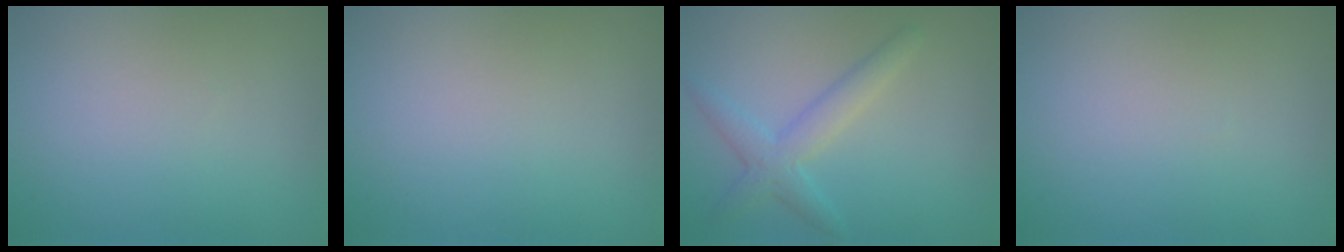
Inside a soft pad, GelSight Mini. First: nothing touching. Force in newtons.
{"total": 0.0}
{"total": 3.1, "press": 3.1, "slide": 0.1}
{"total": 0.0}